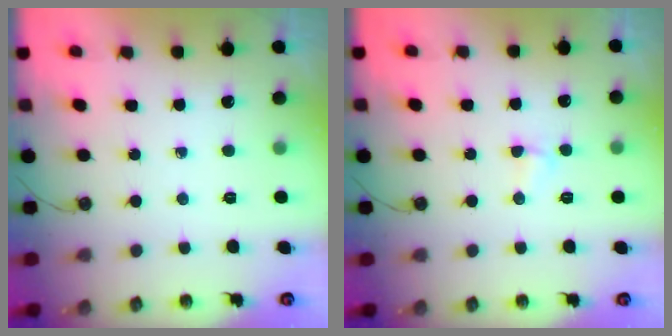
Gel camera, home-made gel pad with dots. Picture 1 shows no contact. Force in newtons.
{"total": 3.6, "press": 3.6, "slide": 0.5}